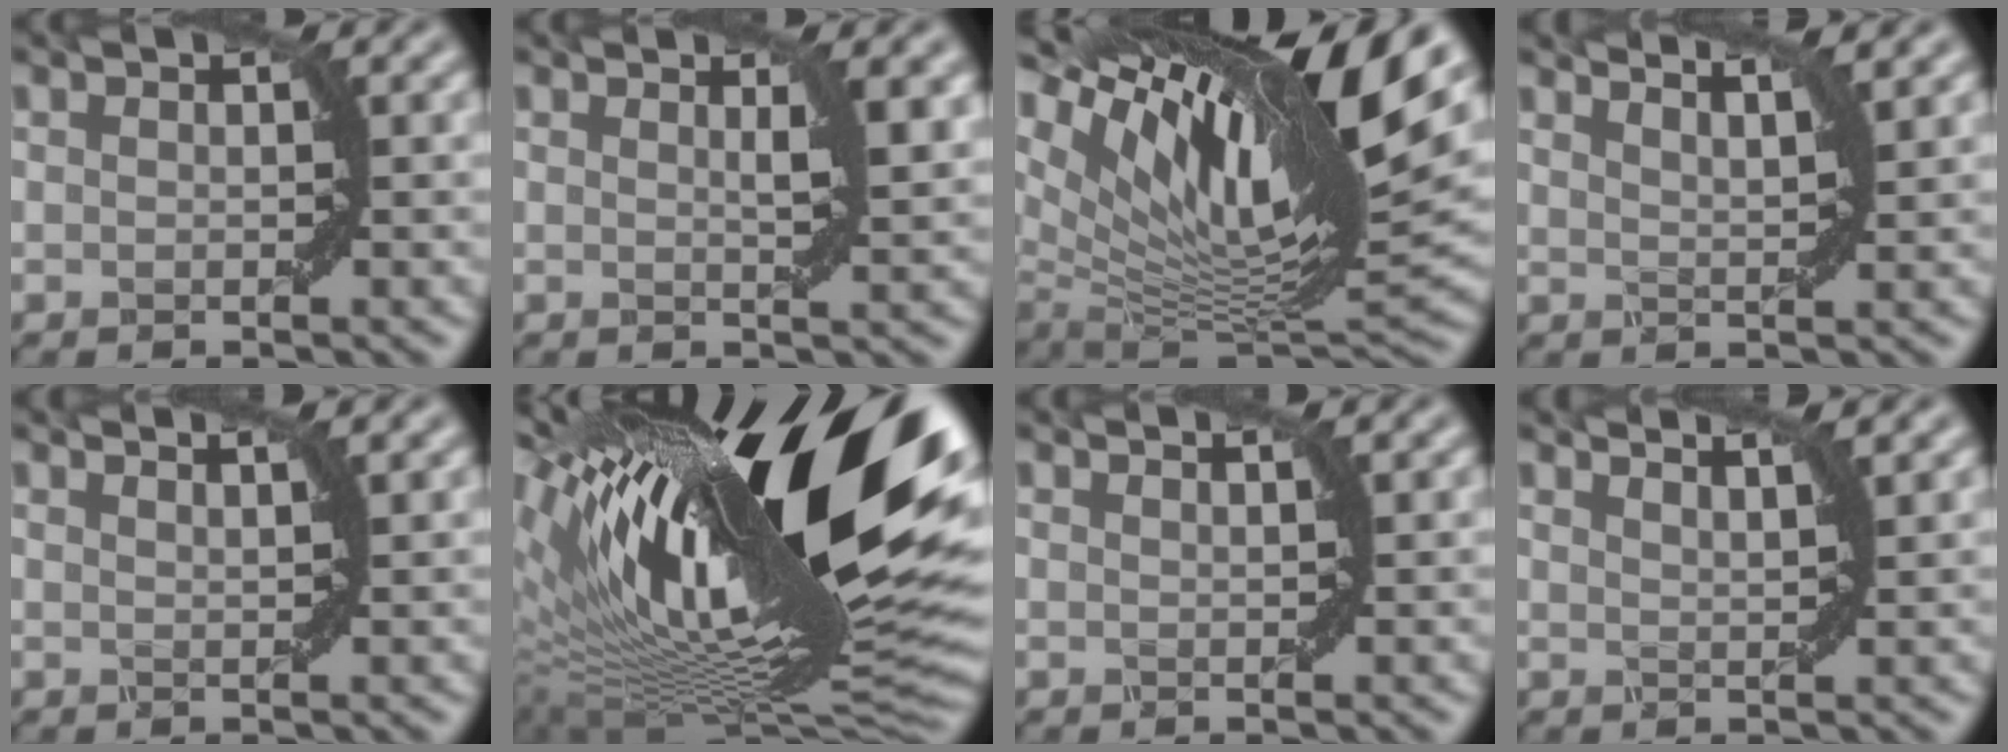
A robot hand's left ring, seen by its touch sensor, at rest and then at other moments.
{"total": 2.4, "force": [1.0, 0.5, 2.1], "torque": [-0.021, 0.000, 0.016]}
{"total": 15.8, "force": [7.3, 4.5, 13.2], "torque": [-0.238, 0.016, 0.139]}
{"total": 4.7, "force": [3.9, 1.0, 2.4], "torque": [-0.012, 0.020, 0.026]}
{"total": 2.9, "force": [2.3, 0.8, 1.6], "torque": [0.005, 0.009, 0.004]}
{"total": 20.7, "force": [6.3, 6.7, 18.5], "torque": [-0.308, 0.023, 0.117]}
{"total": 1.9, "force": [1.5, 0.4, 1.0], "torque": [0.004, -0.002, 0.005]}
{"total": 4.1, "force": [3.4, 1.0, 2.2], "torque": [-0.004, 0.018, 0.017]}